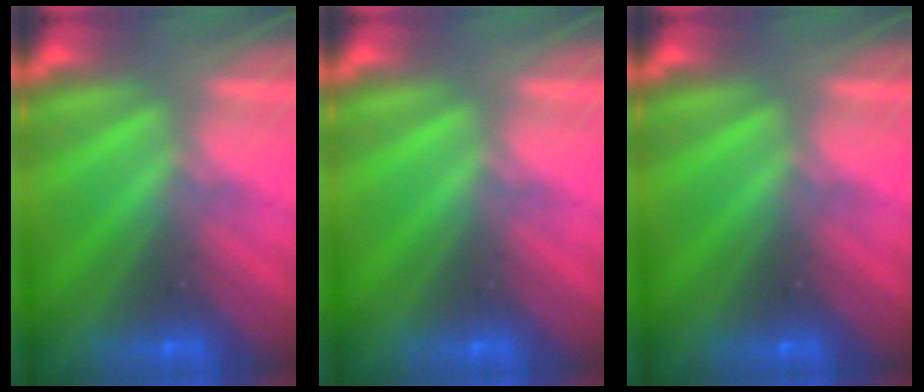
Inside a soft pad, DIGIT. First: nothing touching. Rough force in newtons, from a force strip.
{"total": 0.0}
{"total": 0.0}